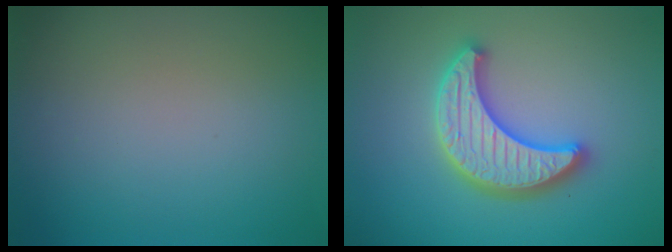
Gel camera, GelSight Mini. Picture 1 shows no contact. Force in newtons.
{"total": 5.3, "press": 5.2, "slide": 0.9}